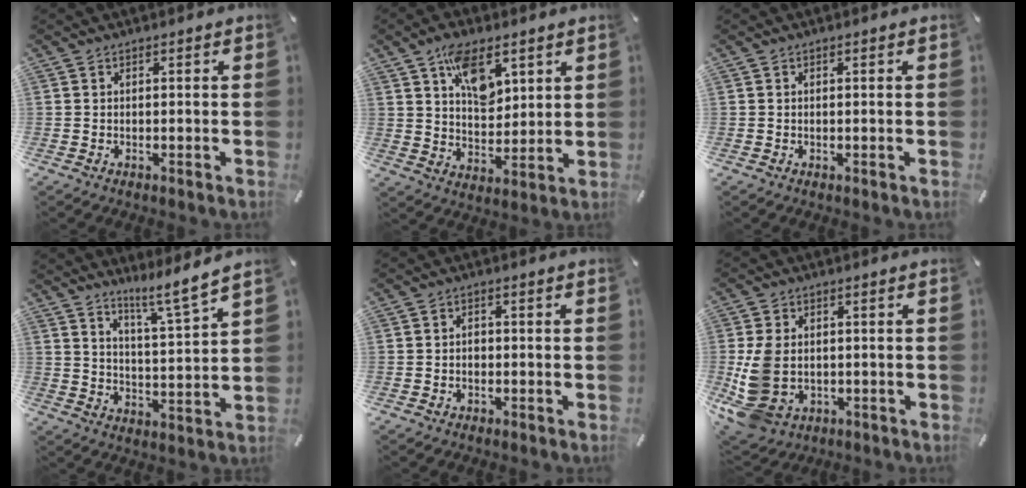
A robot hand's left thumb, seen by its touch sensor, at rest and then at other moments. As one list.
[{"total": 10.6, "force": [5.6, 6.4, 6.4], "torque": [-0.095, -0.017, 0.099]}, {"total": 0.0}, {"total": 8.1, "force": [7.1, 0.5, 3.7], "torque": [-0.062, -0.055, 0.122]}, {"total": 1.7, "force": [-0.5, 1.4, 0.8], "torque": [-0.018, 0.004, -0.011]}, {"total": 10.9, "force": [-0.7, 8.3, 7.1], "torque": [-0.169, 0.001, -0.010]}]